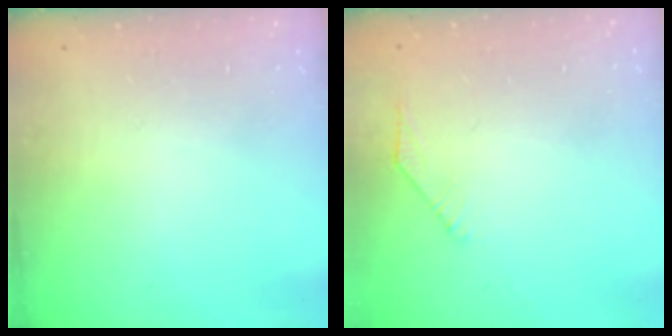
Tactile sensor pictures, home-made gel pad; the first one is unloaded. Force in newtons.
{"total": 3.0, "press": 2.9, "slide": 0.7}